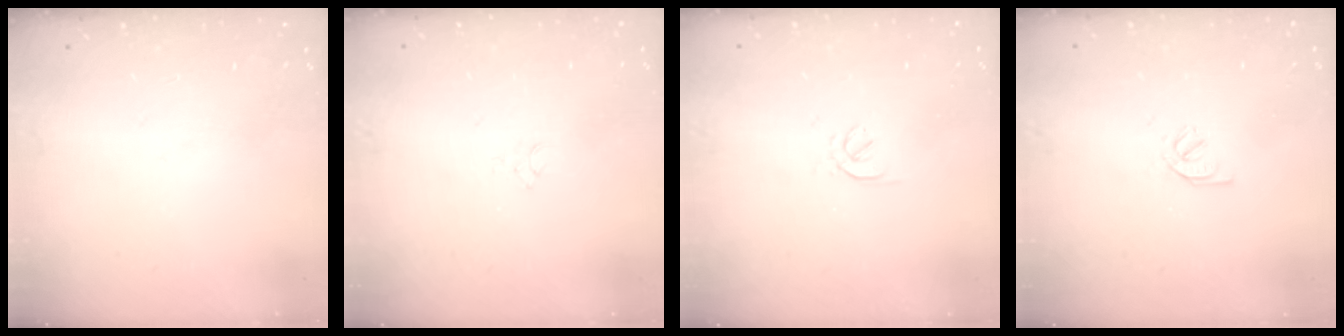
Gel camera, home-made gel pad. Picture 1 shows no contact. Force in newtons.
{"total": 2.9, "press": 2.9, "slide": 0.3}
{"total": 1.7, "press": 1.6, "slide": 0.5}
{"total": 2.2, "press": 2.1, "slide": 0.6}